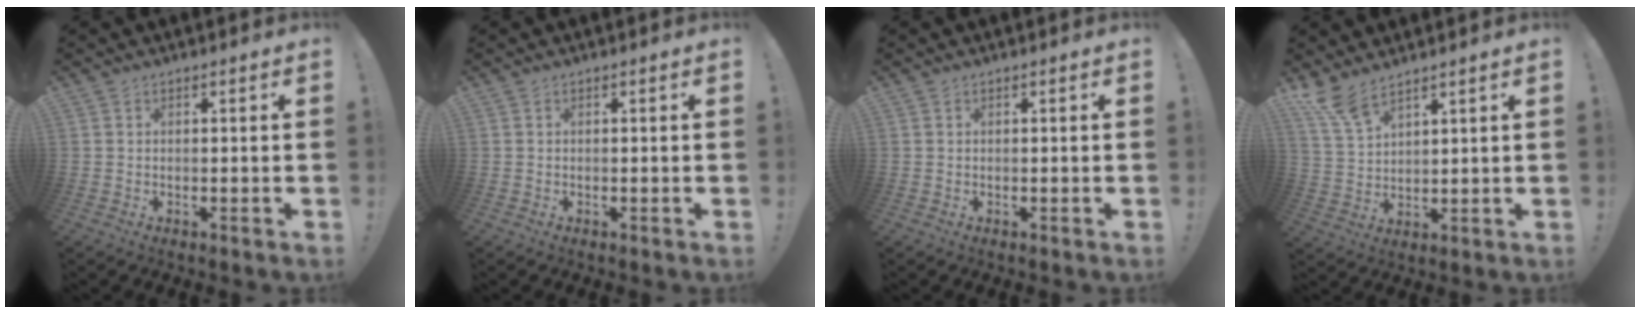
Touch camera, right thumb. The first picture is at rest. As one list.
[{"total": 0.0}, {"total": 0.0}, {"total": 7.7, "force": [6.1, 1.8, 4.2], "torque": [-0.086, -0.034, 0.116]}]